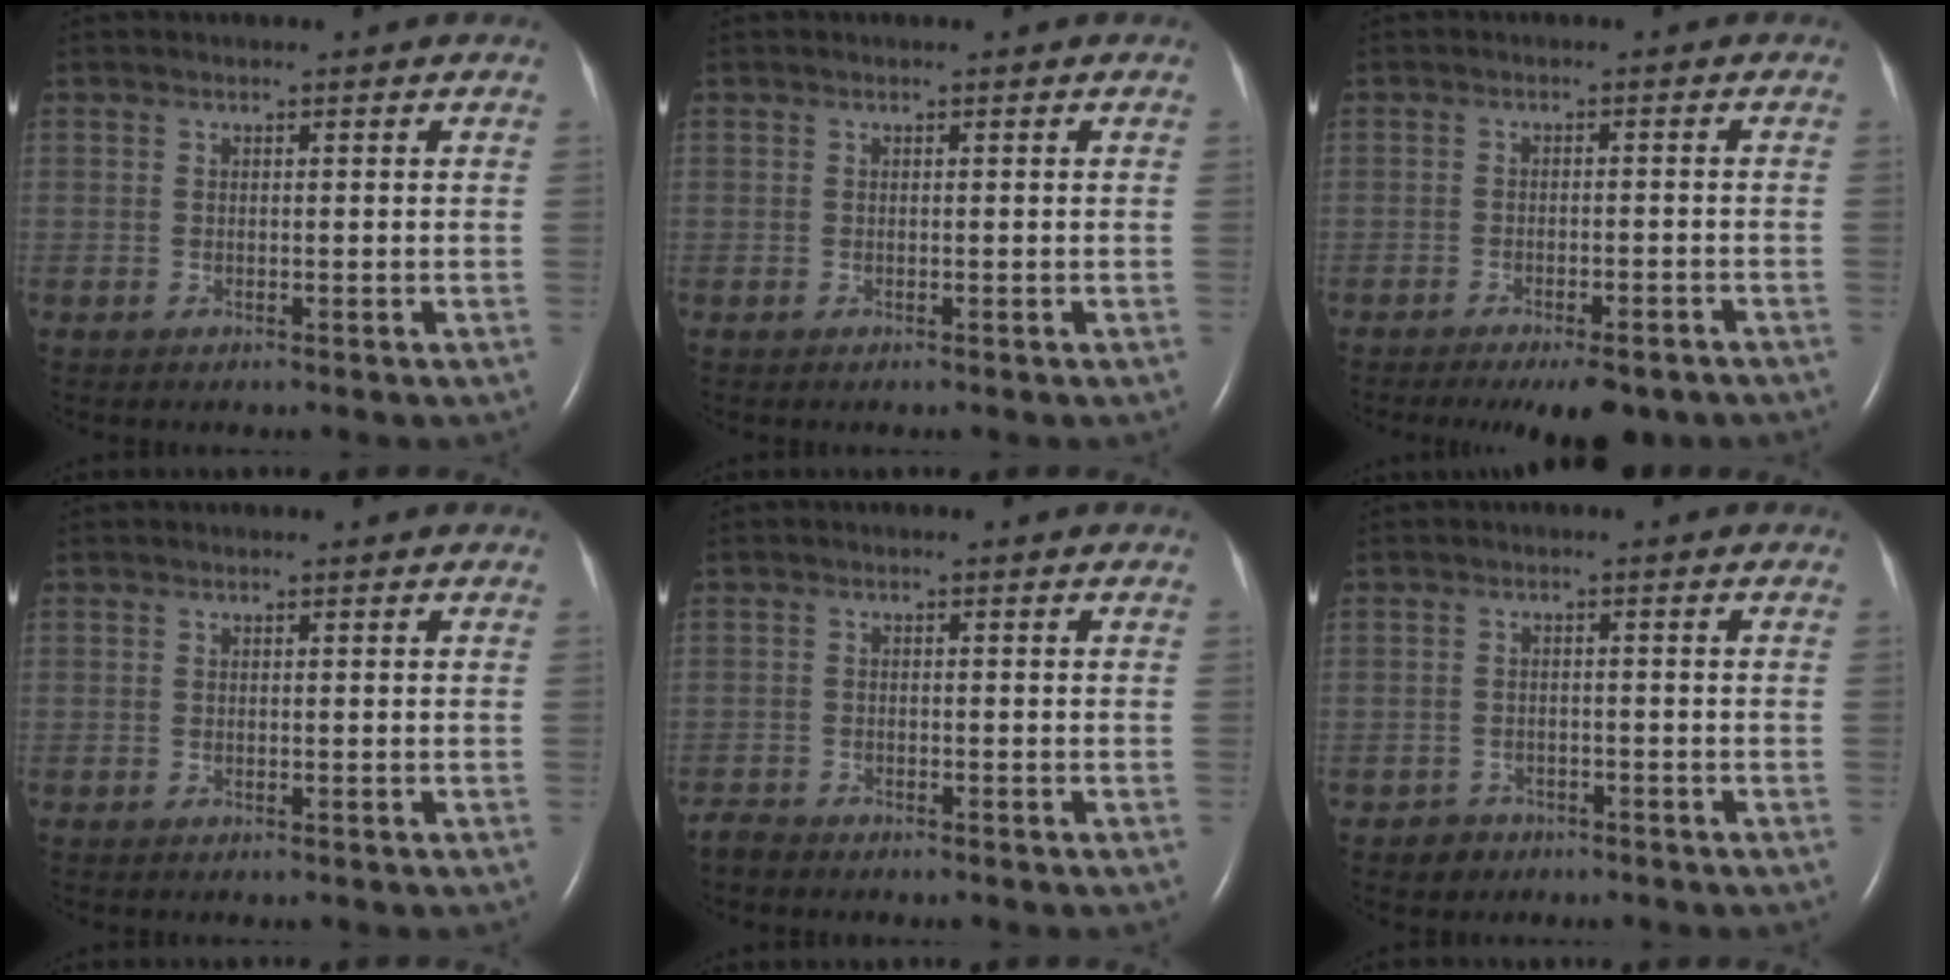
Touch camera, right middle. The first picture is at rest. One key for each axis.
{"total": 0.0}
{"total": 8.2, "fx": -6.4, "fy": 2.3, "fz": 4.6, "tx": -0.053, "ty": -0.007, "tz": -0.085}
{"total": 0.0}
{"total": 1.8, "fx": -1.7, "fy": 0.5, "fz": 0.0, "tx": -0.004, "ty": -0.003, "tz": -0.031}
{"total": 2.5, "fx": -1.6, "fy": 1.8, "fz": -0.1, "tx": -0.003, "ty": 0.010, "tz": -0.025}